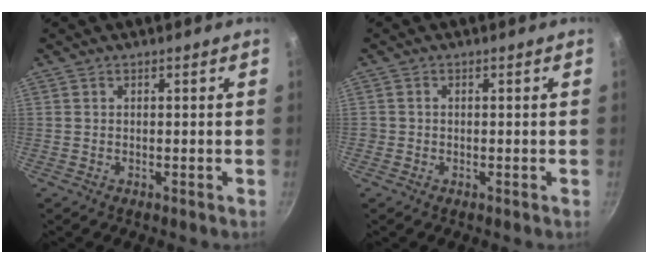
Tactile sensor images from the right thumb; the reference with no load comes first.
{"total": 0.7, "force": [-0.2, 0.6, 0.1], "torque": [0.000, 0.001, -0.005]}